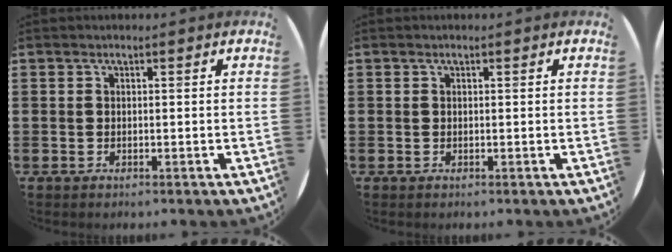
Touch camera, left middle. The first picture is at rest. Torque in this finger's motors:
{"motor_torque": [-0.26, 0.14, -0.01, -0.01]}